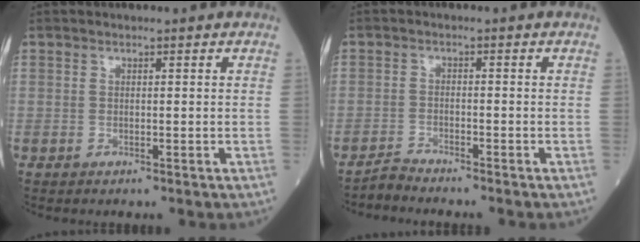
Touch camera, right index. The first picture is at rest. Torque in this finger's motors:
{"motor_torque": [-0.31, -0.29, 0.03, 0.01]}